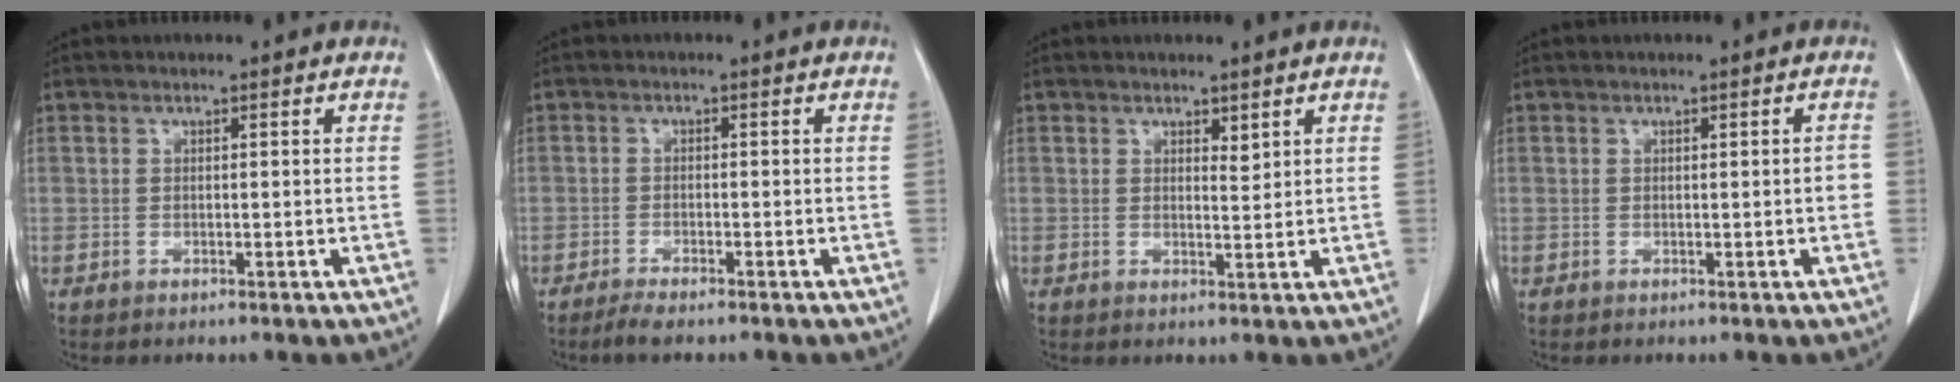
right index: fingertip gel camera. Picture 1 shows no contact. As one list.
[{"total": 3.2, "force": [-2.6, 0.3, 1.8], "torque": [-0.033, -0.006, -0.042]}, {"total": 1.4, "force": [1.0, 0.5, 0.9], "torque": [-0.015, -0.009, 0.018]}, {"total": 1.5, "force": [-0.2, 0.3, 1.4], "torque": [-0.016, 0.001, -0.001]}]